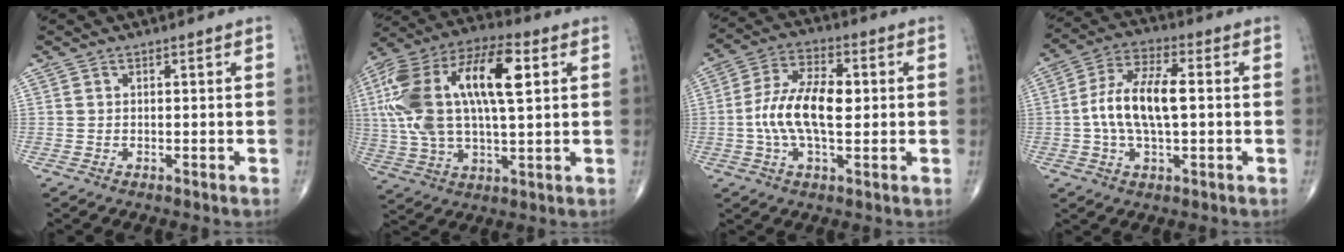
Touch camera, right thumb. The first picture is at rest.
{"total": 24.9, "force": [5.4, 10.8, 21.7], "torque": [-0.446, 0.024, 0.086]}
{"total": 12.3, "force": [-0.1, 5.9, 10.8], "torque": [-0.211, 0.018, -0.008]}
{"total": 12.1, "force": [-0.1, 5.6, 10.8], "torque": [-0.214, 0.022, -0.007]}